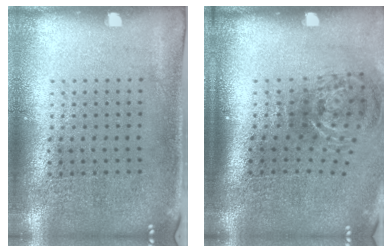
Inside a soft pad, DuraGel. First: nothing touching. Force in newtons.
{"total": 1.8, "press": 1.3, "slide": 1.3}